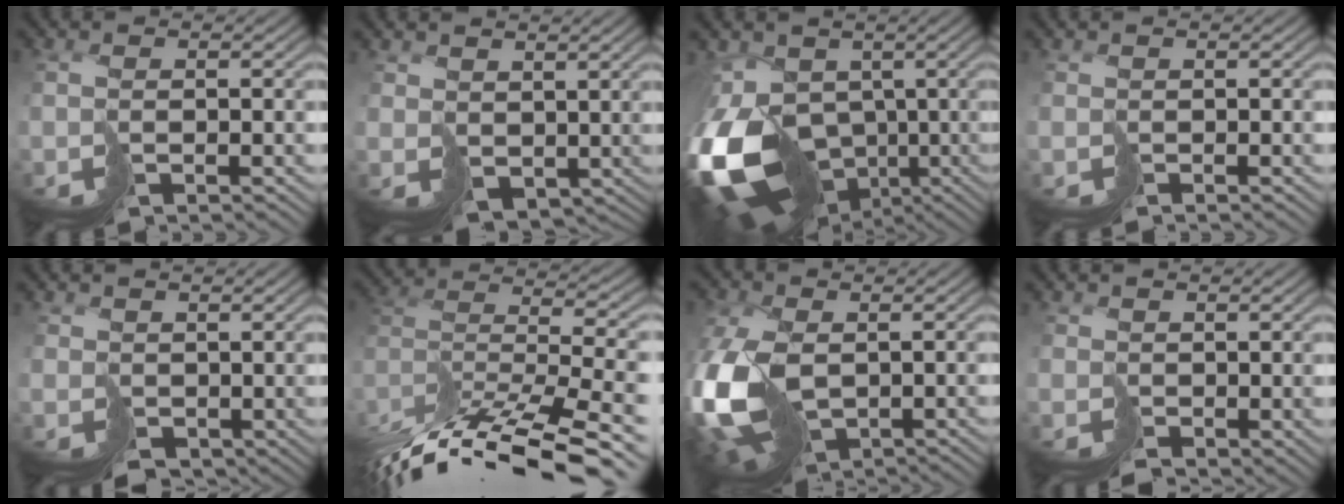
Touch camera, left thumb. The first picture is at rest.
{"total": 3.3, "force": [1.6, 2.6, 1.4], "torque": [-0.042, -0.014, 0.040]}
{"total": 19.0, "force": [-4.7, 14.6, 11.2], "torque": [-0.269, -0.055, -0.041]}
{"total": 1.0, "force": [-0.7, 0.1, -0.7], "torque": [0.018, -0.001, -0.008]}
{"total": 1.8, "force": [0.7, 1.7, 0.3], "torque": [-0.014, -0.005, 0.017]}
{"total": 15.0, "force": [-10.6, 5.1, 9.3], "torque": [-0.192, -0.004, -0.160]}
{"total": 14.5, "force": [-1.6, 9.5, 10.8], "torque": [-0.272, -0.038, 0.000]}
{"total": 1.3, "force": [0.2, 1.2, 0.5], "torque": [-0.012, -0.002, 0.007]}